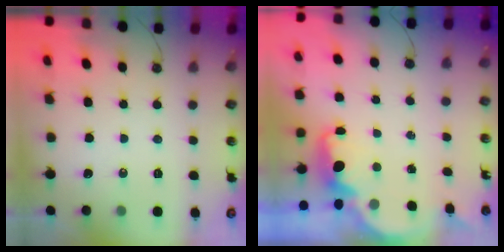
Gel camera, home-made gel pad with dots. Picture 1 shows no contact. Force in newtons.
{"total": 2.2, "press": 2.1, "slide": 0.6}